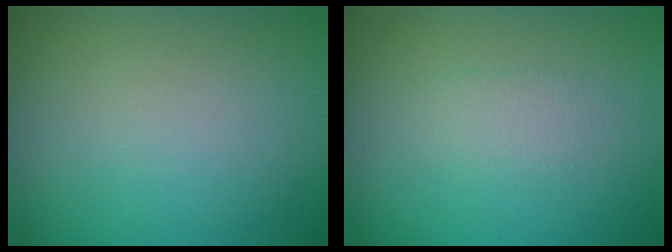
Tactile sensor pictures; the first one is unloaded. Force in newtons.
{"total": 1.2, "press": 1.2, "slide": 0.3}